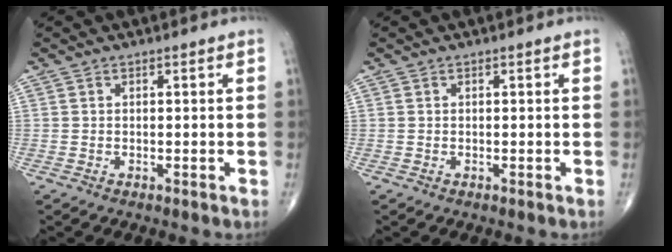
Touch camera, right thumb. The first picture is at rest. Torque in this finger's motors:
{"motor_torque": [-0.01, 0.02, -0.05, 0.04, 0.02]}